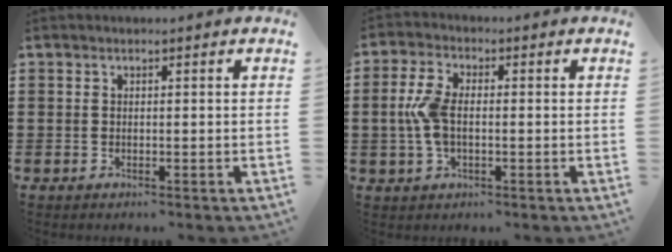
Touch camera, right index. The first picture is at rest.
{"total": 6.0, "force": [-0.2, 3.1, 5.2], "torque": [-0.134, -0.003, -0.014]}